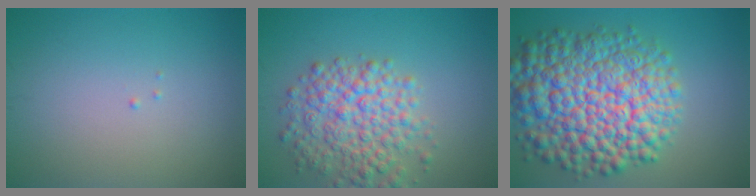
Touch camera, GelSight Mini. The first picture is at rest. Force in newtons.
{"total": 6.1, "press": 6.1, "slide": 0.2}
{"total": 13.4, "press": 13.4, "slide": 0.4}